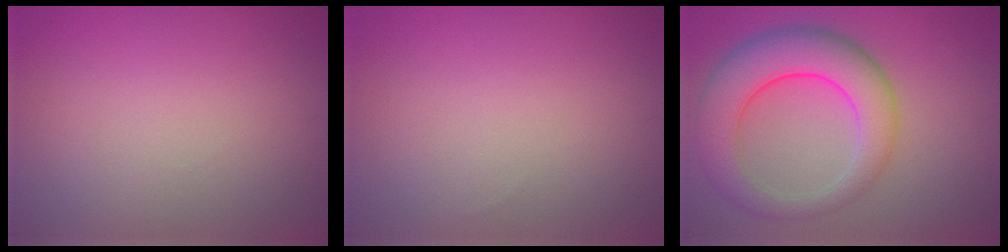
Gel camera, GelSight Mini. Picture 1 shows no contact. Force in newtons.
{"total": 0.0}
{"total": 8.0, "press": 8.0, "slide": 0.2}